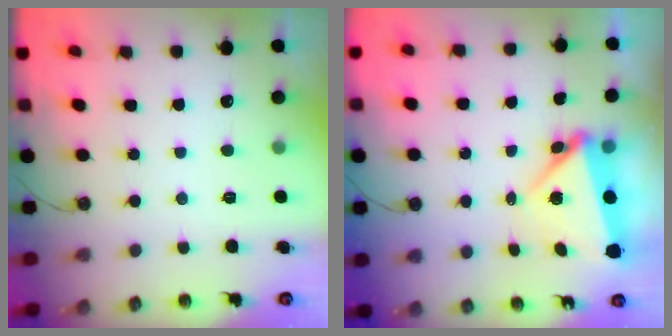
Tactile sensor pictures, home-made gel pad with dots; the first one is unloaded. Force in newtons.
{"total": 6.5, "press": 6.4, "slide": 1.3}